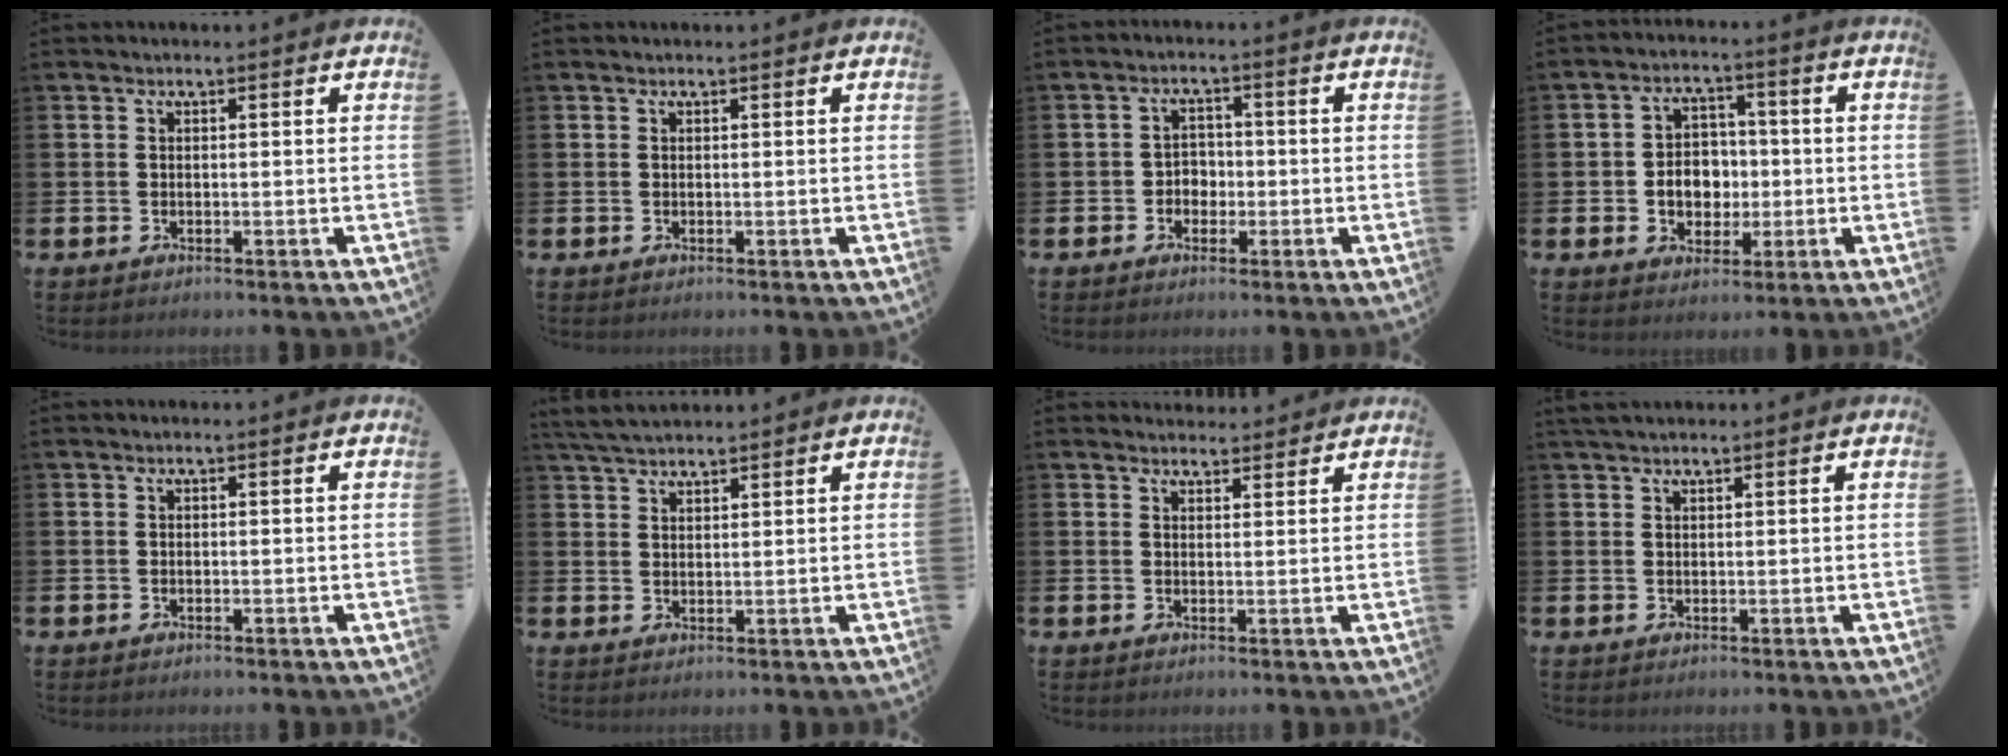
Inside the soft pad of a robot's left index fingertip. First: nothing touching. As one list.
[{"total": 0.0}, {"total": 2.7, "force": [-1.1, 2.3, 0.9], "torque": [-0.008, 0.002, -0.030]}, {"total": 5.2, "force": [-0.5, 4.5, 2.6], "torque": [-0.040, 0.004, -0.019]}, {"total": 0.0}, {"total": 3.5, "force": [3.4, 0.6, 0.9], "torque": [-0.023, -0.013, 0.063]}, {"total": 2.2, "force": [2.1, 0.5, -0.1], "torque": [0.008, -0.014, 0.037]}, {"total": 1.4, "force": [1.2, 0.3, 0.5], "torque": [-0.009, 0.003, 0.022]}]